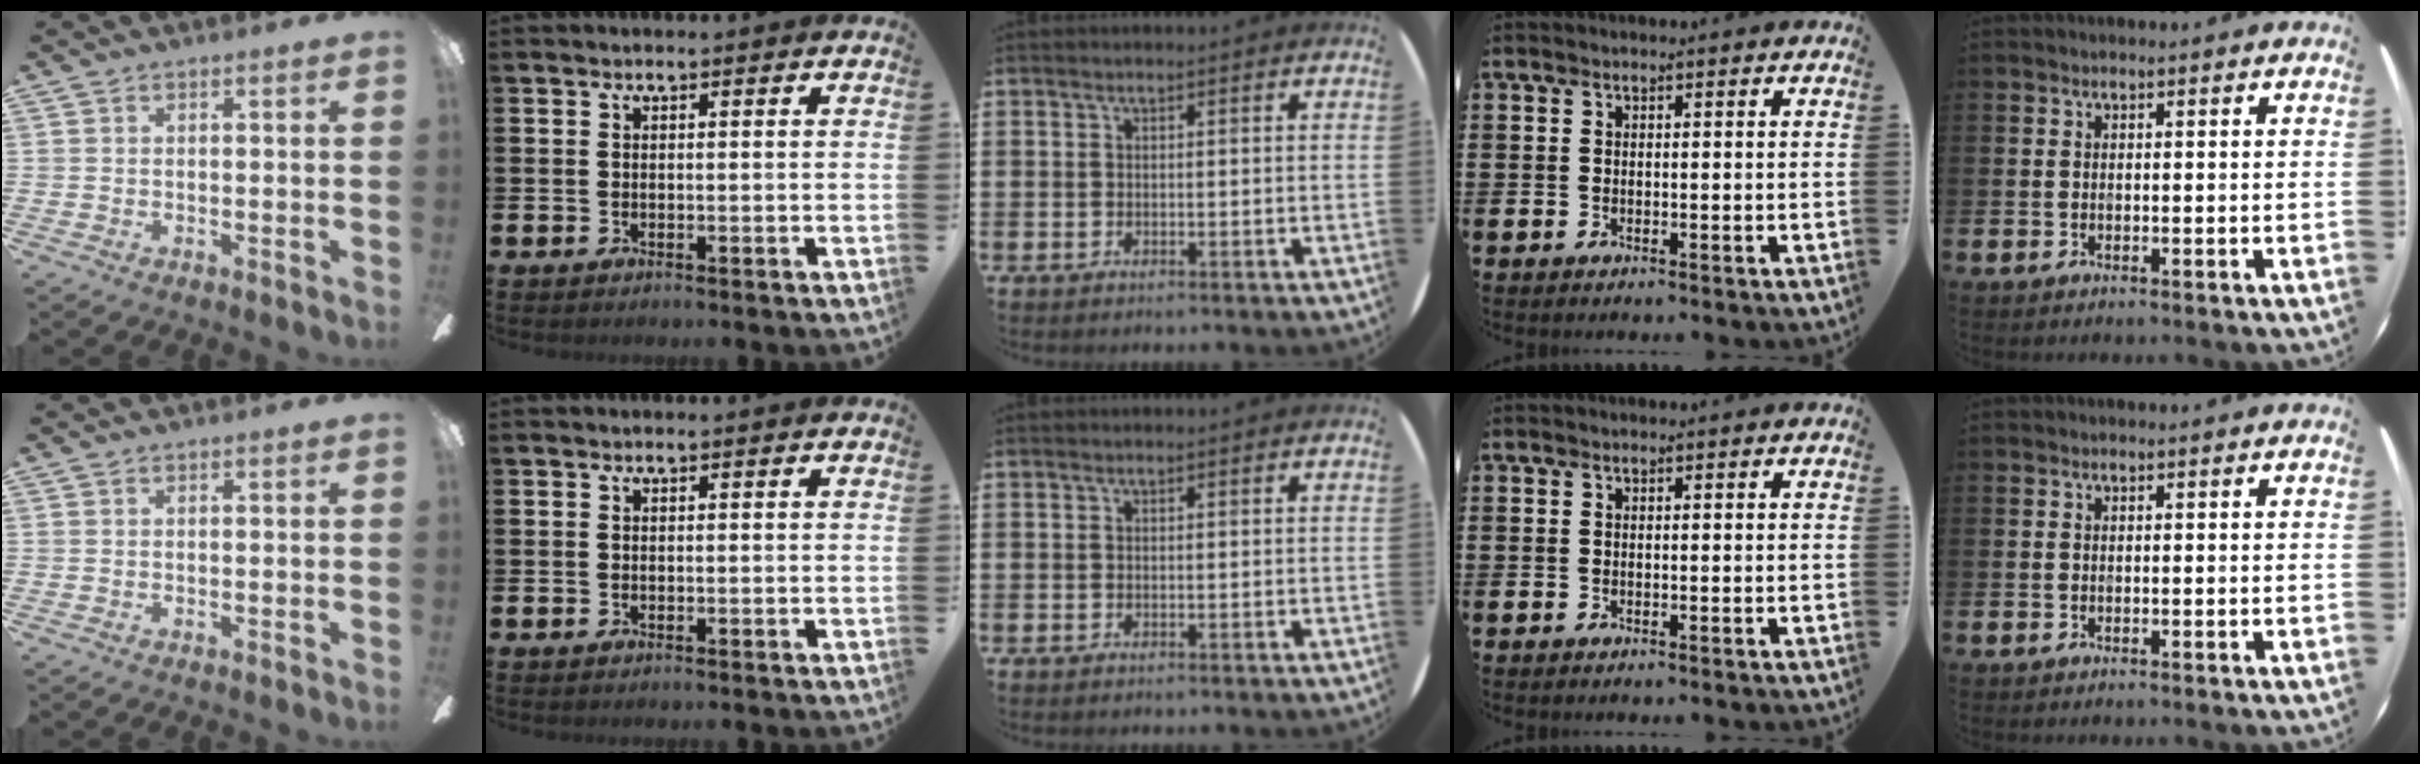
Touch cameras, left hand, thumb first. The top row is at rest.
{}